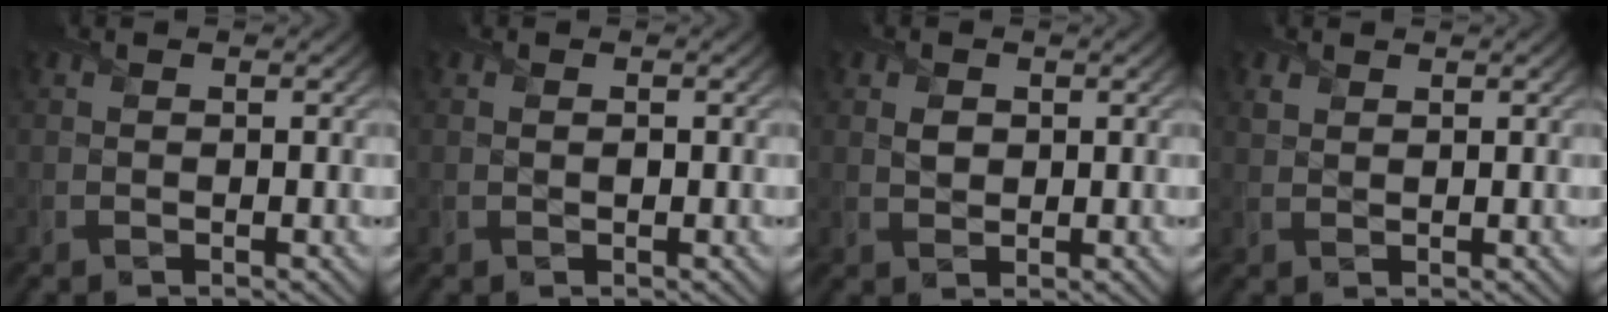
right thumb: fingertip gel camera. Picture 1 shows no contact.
{"total": 0.0}
{"total": 1.4, "force": [0.3, 1.2, 0.5], "torque": [-0.009, -0.004, 0.009]}
{"total": 0.8, "force": [0.7, 0.5, -0.1], "torque": [-0.001, -0.004, 0.020]}